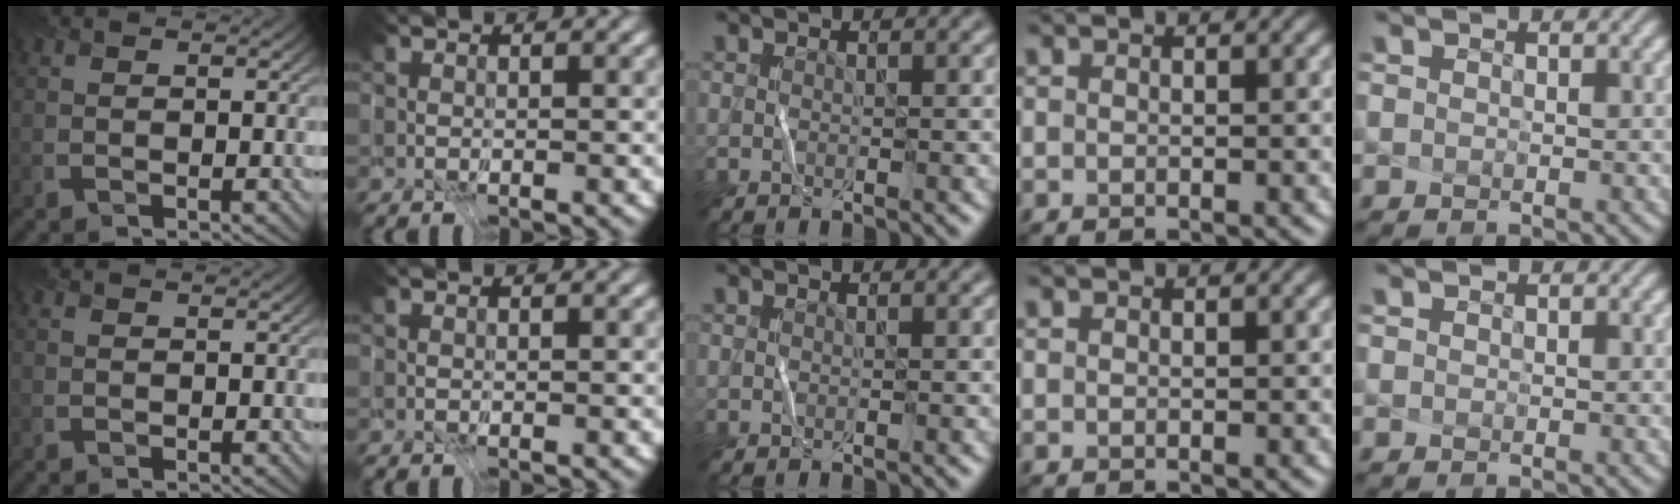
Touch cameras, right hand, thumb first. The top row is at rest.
{}